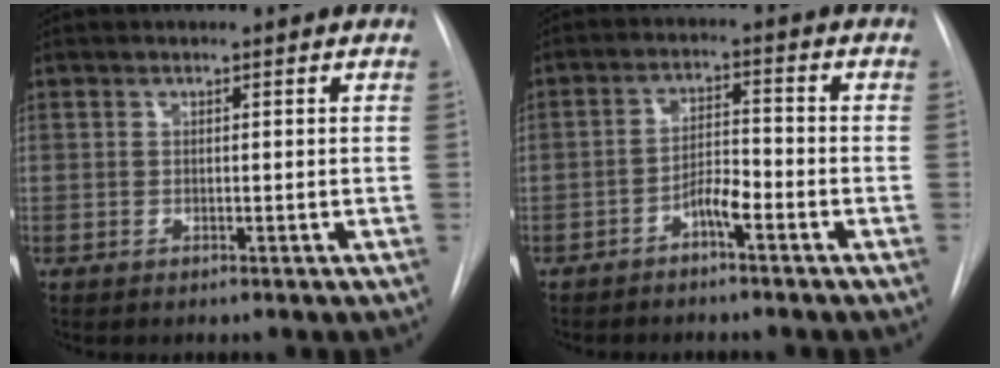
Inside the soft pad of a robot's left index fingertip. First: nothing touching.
{"total": 3.8, "force": [-2.7, 0.6, 2.6], "torque": [-0.047, 0.007, -0.047]}